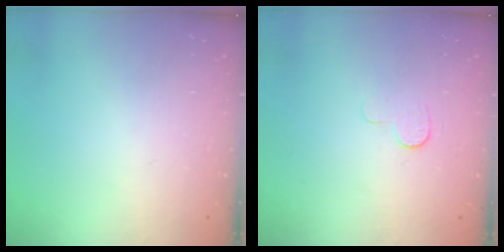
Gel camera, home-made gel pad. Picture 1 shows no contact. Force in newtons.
{"total": 5.3, "press": 5.3, "slide": 0.4}